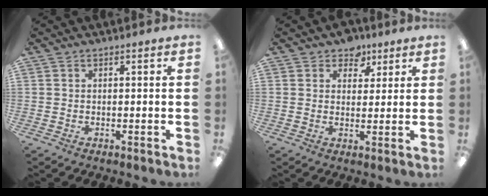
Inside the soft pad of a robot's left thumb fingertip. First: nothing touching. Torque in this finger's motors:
{"motor_torque": [0.36, 0.33, 0.41, -0.39, 0.02]}